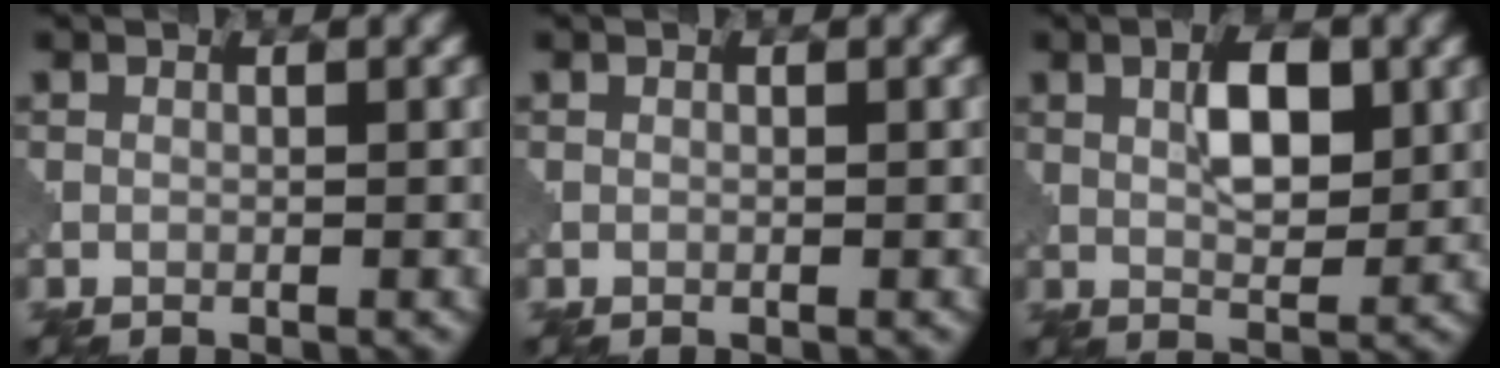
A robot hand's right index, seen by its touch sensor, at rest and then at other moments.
{"total": 0.0}
{"total": 4.3, "force": [1.5, 1.8, 3.6], "torque": [-0.063, 0.002, 0.028]}